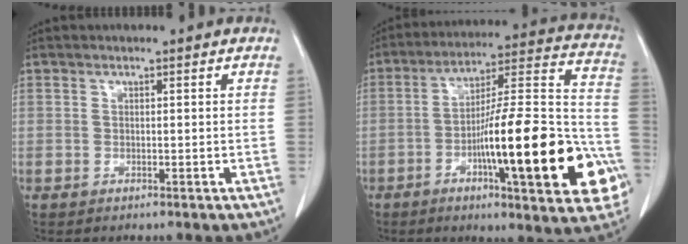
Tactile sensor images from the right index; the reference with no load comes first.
{"total": 25.8, "force": [-8.1, 4.0, 24.1], "torque": [-0.289, 0.013, -0.109]}